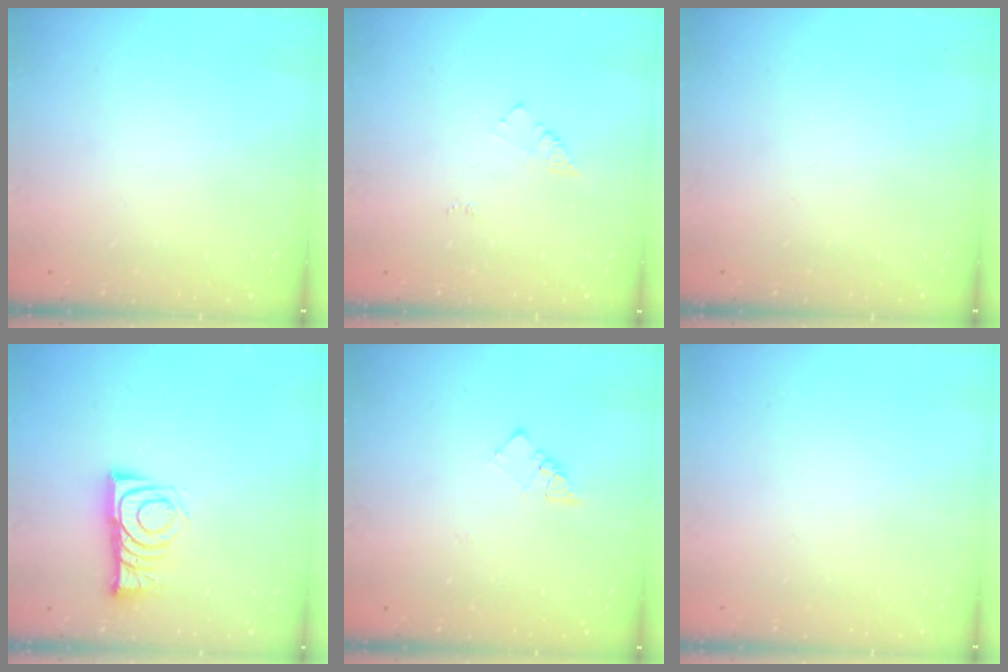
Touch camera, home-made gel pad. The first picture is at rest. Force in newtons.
{"total": 5.4, "press": 5.4, "slide": 0.5}
{"total": 0.0}
{"total": 8.2, "press": 8.2, "slide": 0.9}
{"total": 3.6, "press": 3.5, "slide": 0.4}
{"total": 1.5, "press": 1.5, "slide": 0.1}